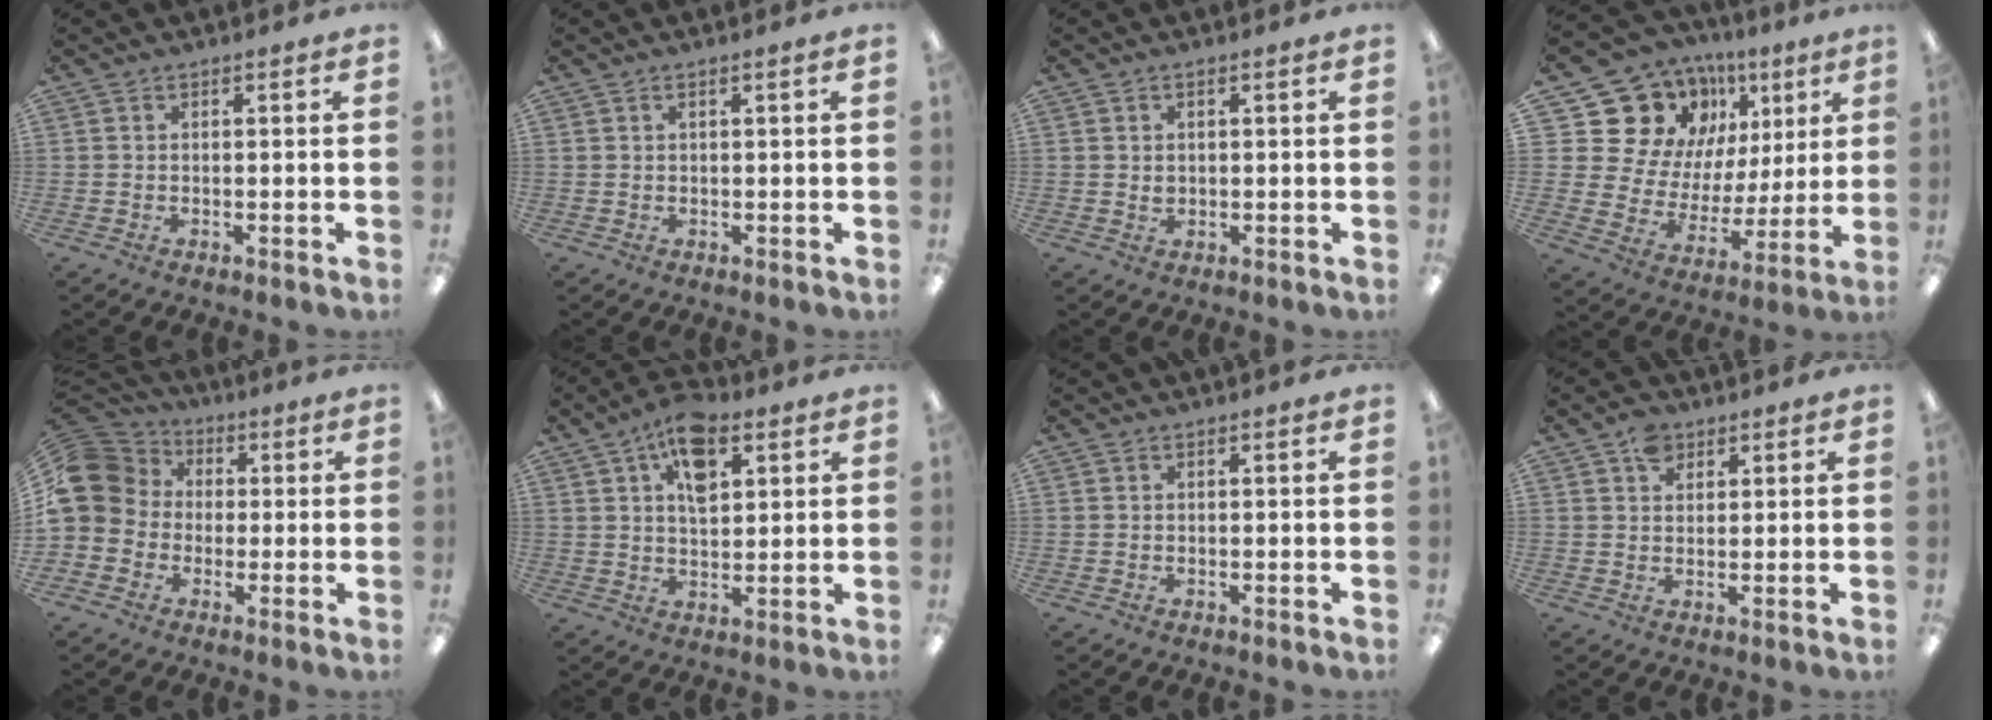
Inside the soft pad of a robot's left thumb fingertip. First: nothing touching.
{"total": 1.0, "force": [0.3, 0.2, 1.0], "torque": [-0.017, 0.000, 0.005]}
{"total": 1.0, "force": [0.3, 0.8, 0.5], "torque": [-0.012, 0.002, 0.006]}
{"total": 19.4, "force": [10.2, 15.2, 6.3], "torque": [-0.116, -0.063, 0.220]}
{"total": 12.0, "force": [0.9, 11.2, 4.1], "torque": [-0.102, 0.017, 0.022]}
{"total": 10.3, "force": [5.4, 5.6, 6.8], "torque": [-0.102, -0.014, 0.095]}
{"total": 0.0}
{"total": 4.3, "force": [2.7, 3.0, 1.7], "torque": [-0.024, -0.002, 0.048]}